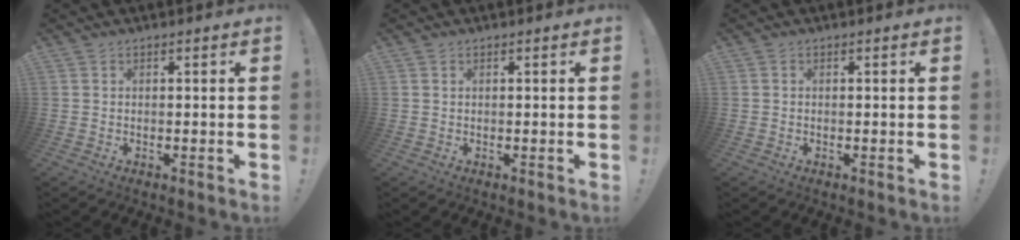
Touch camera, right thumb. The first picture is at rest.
{"total": 0.0}
{"total": 0.0}